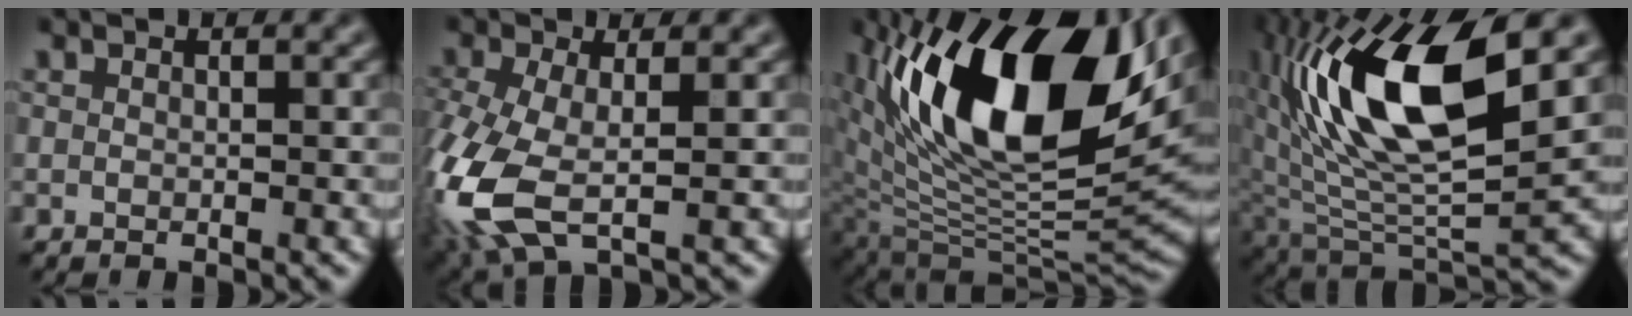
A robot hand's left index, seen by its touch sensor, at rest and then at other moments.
{"total": 8.3, "force": [-2.5, 3.9, 6.9], "torque": [-0.185, -0.016, -0.056]}
{"total": 17.5, "force": [6.3, 8.4, 14.0], "torque": [-0.236, 0.000, 0.110]}
{"total": 14.4, "force": [4.1, 5.6, 12.6], "torque": [-0.242, 0.007, 0.071]}